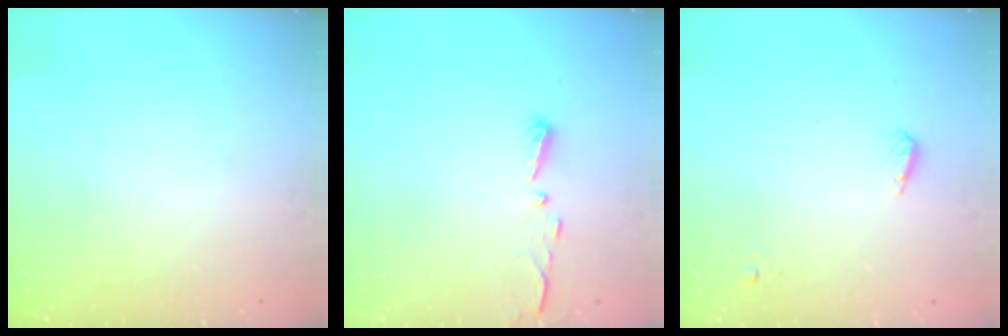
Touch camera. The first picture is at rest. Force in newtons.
{"total": 3.1, "press": 3.1, "slide": 0.3}
{"total": 5.2, "press": 5.1, "slide": 1.0}